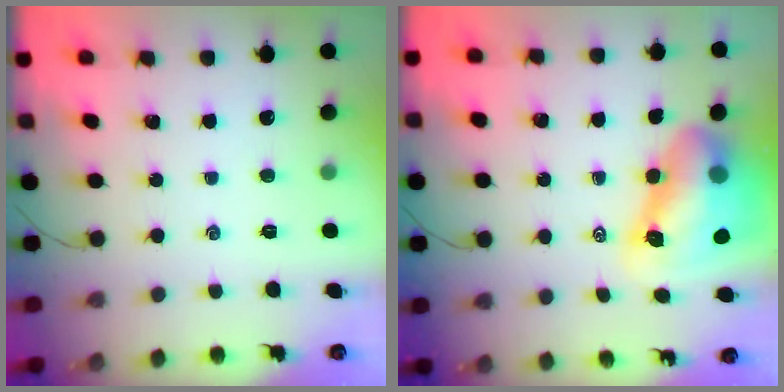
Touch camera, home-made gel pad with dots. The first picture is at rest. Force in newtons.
{"total": 12.9, "press": 12.3, "slide": 4.0}